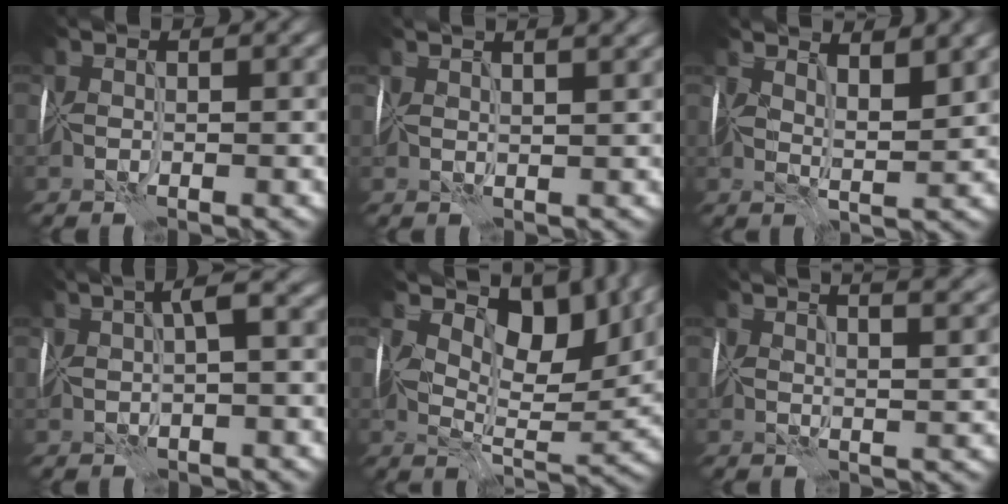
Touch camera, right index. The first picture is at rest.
{"total": 5.3, "force": [3.7, 2.0, 3.2], "torque": [-0.036, 0.040, 0.039]}
{"total": 4.2, "force": [3.6, 0.5, 2.2], "torque": [-0.025, 0.007, 0.061]}
{"total": 2.5, "force": [1.3, 0.1, 2.2], "torque": [-0.037, 0.022, 0.020]}
{"total": 8.5, "force": [5.8, 3.8, 4.9], "torque": [-0.075, 0.001, 0.105]}
{"total": 11.0, "force": [7.3, 4.3, 6.9], "torque": [-0.071, 0.071, 0.078]}